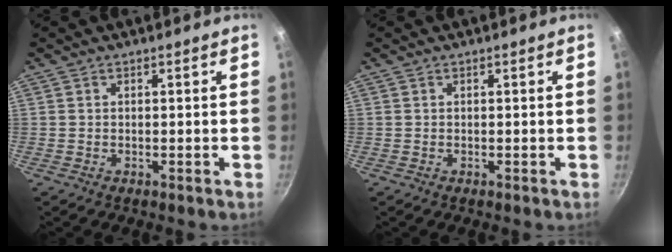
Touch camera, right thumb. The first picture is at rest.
{"total": 0.0}